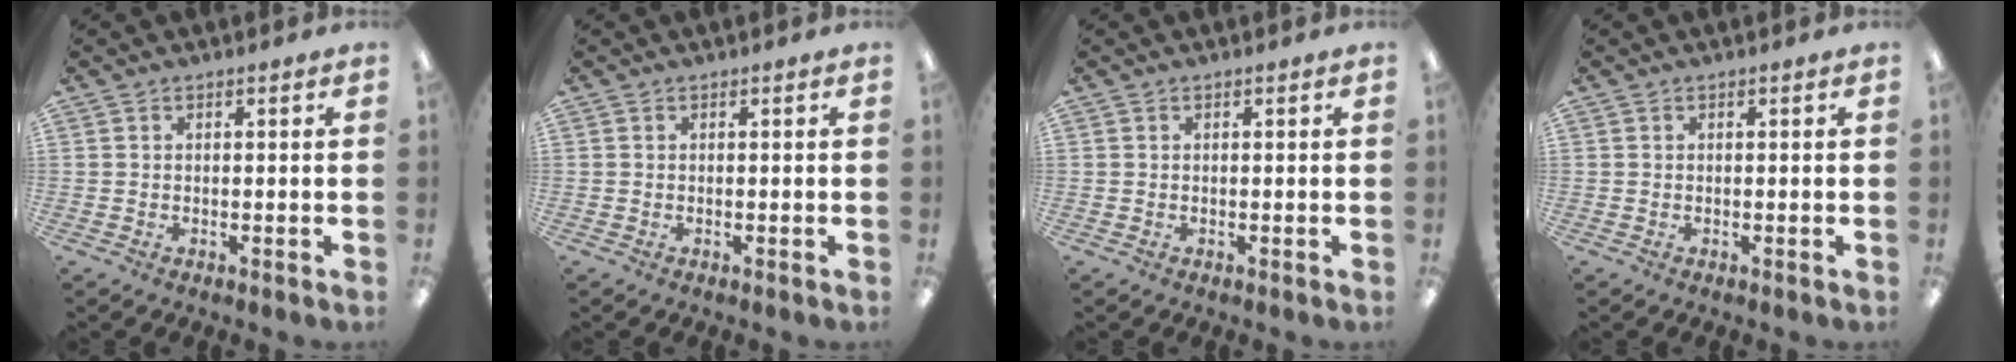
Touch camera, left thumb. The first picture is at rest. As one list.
[{"total": 0.0}, {"total": 0.0}, {"total": 0.0}]